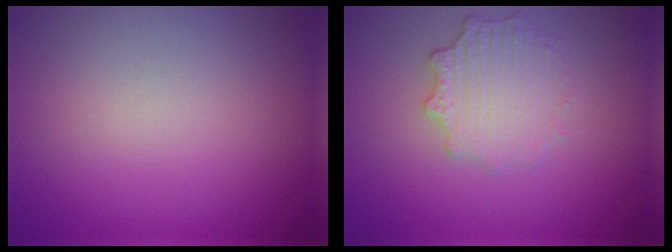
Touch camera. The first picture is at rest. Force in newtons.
{"total": 2.7, "press": 2.6, "slide": 0.8}